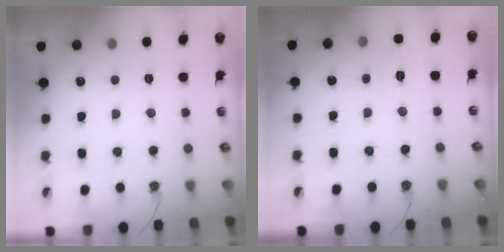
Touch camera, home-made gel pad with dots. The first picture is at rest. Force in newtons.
{"total": 5.9, "press": 5.9, "slide": 0.7}